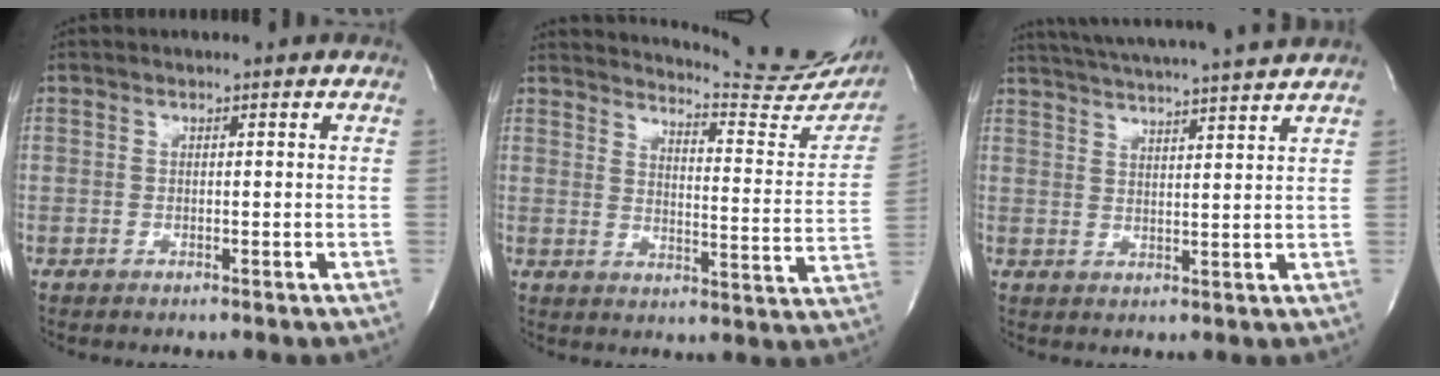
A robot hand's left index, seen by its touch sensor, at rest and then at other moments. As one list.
[{"total": 19.6, "force": [18.5, 2.1, 6.1], "torque": [-0.090, -0.105, 0.209]}, {"total": 15.1, "force": [13.9, -0.9, 5.9], "torque": [-0.115, -0.006, 0.195]}]